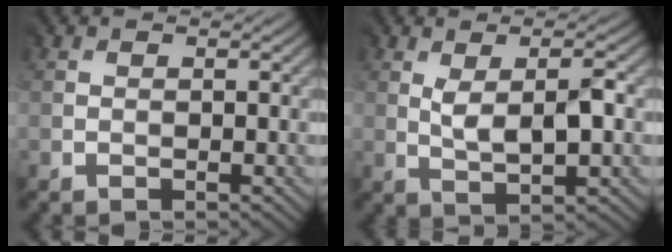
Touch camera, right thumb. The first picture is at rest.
{"total": 3.1, "force": [0.8, 0.7, 2.9], "torque": [-0.057, -0.005, 0.020]}